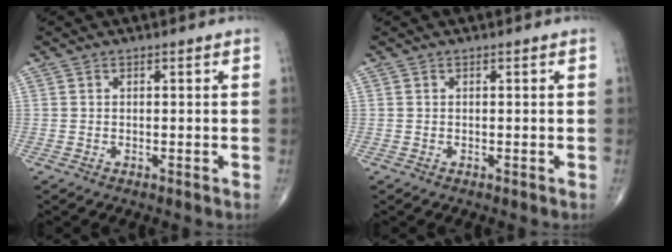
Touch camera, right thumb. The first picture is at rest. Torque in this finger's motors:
{"motor_torque": [0.03, -0.01, 0.04, 0.02, 0.00]}